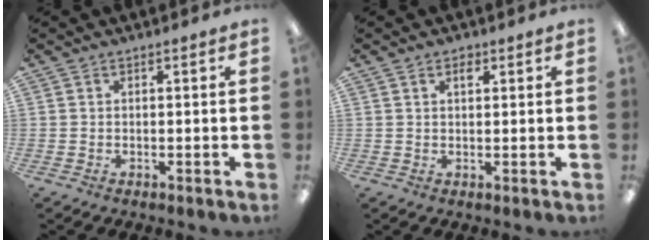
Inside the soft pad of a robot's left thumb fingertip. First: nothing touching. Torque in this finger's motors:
{"motor_torque": [-0.13, -0.03, -0.40, 0.19, 0.00]}